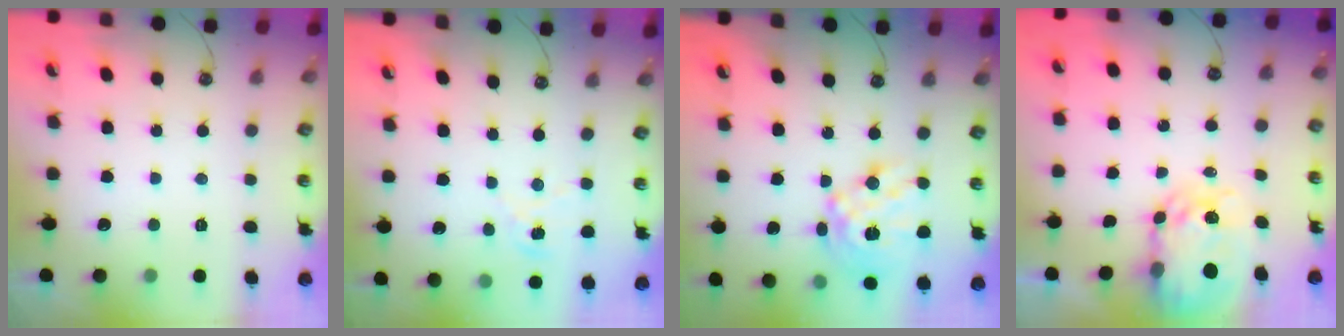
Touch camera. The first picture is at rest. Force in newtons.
{"total": 1.6, "press": 1.6, "slide": 0.2}
{"total": 17.4, "press": 17.3, "slide": 1.4}
{"total": 9.2, "press": 9.1, "slide": 0.8}